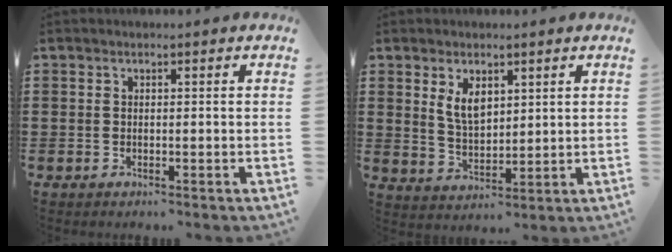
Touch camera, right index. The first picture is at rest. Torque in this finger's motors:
{"motor_torque": [0.32, 0.15, 0.15, 0.10]}